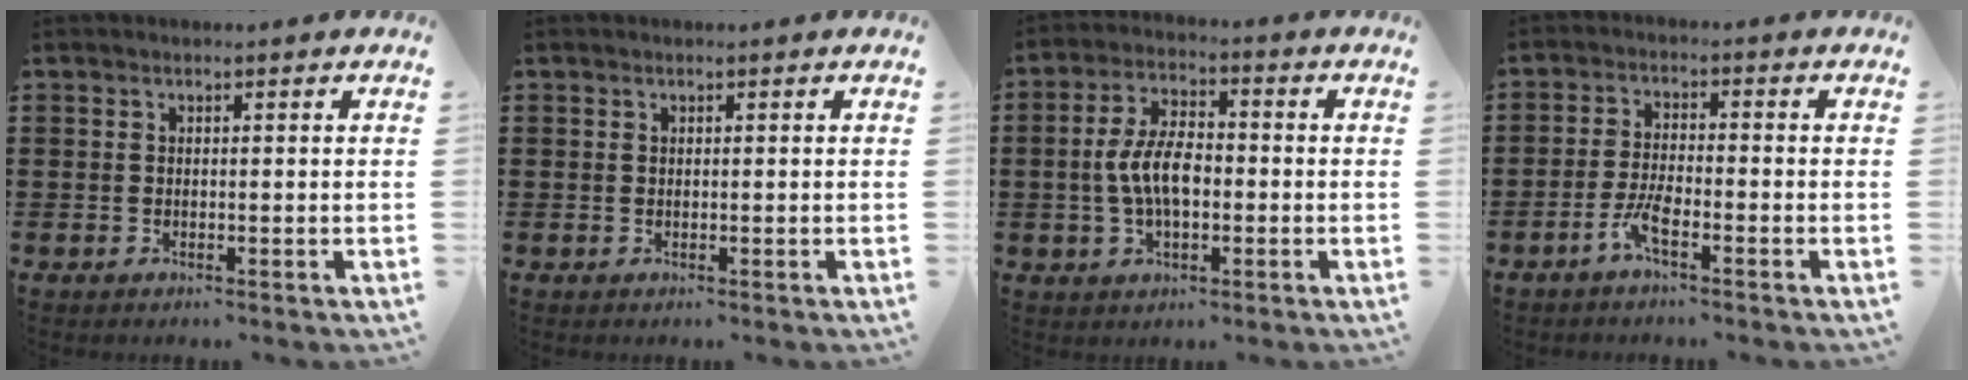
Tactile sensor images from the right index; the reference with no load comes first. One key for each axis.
{"total": 0.0}
{"total": 7.4, "fx": -0.8, "fy": 3.5, "fz": 6.4, "tx": -0.143, "ty": 0.000, "tz": -0.021}
{"total": 4.0, "fx": -2.3, "fy": 0.7, "fz": 3.1, "tx": -0.081, "ty": -0.006, "tz": -0.050}